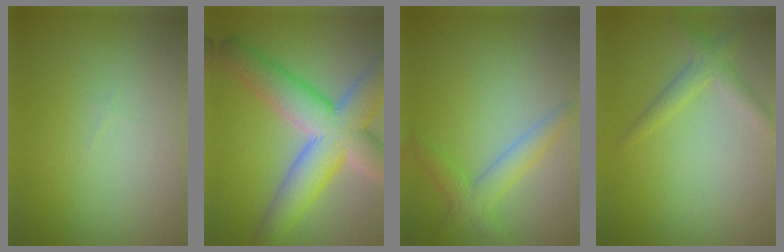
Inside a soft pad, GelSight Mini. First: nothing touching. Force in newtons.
{"total": 9.8, "press": 9.8, "slide": 0.7}
{"total": 2.9, "press": 2.9, "slide": 0.1}
{"total": 2.2, "press": 2.1, "slide": 0.1}